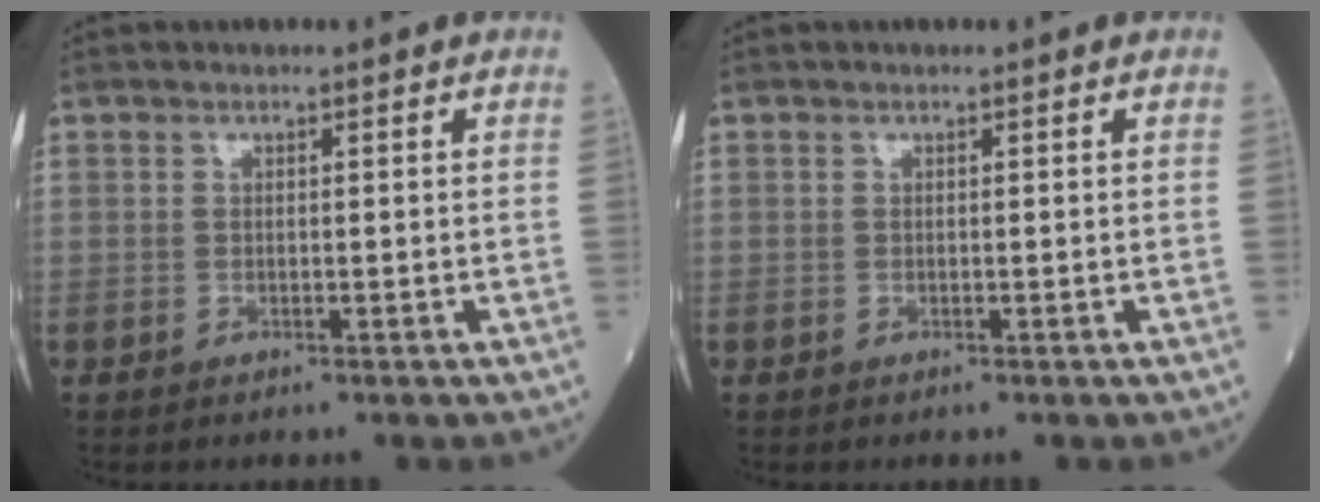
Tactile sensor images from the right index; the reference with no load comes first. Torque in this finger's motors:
{"motor_torque": [0.15, -0.07, 0.00, -0.01]}